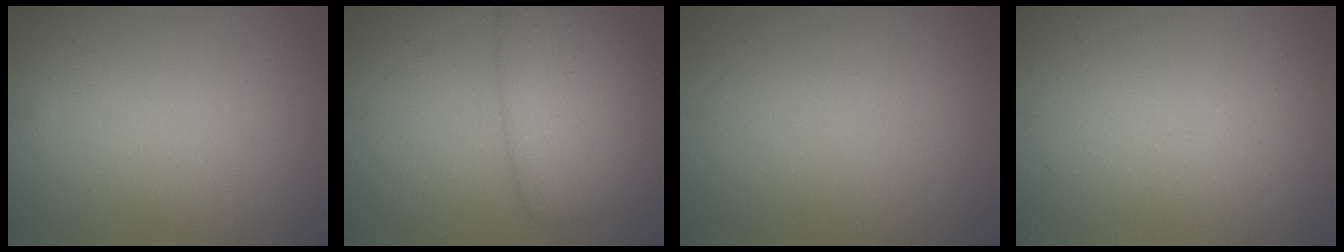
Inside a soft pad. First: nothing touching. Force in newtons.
{"total": 5.7, "press": 5.7, "slide": 0.3}
{"total": 0.0}
{"total": 0.0}